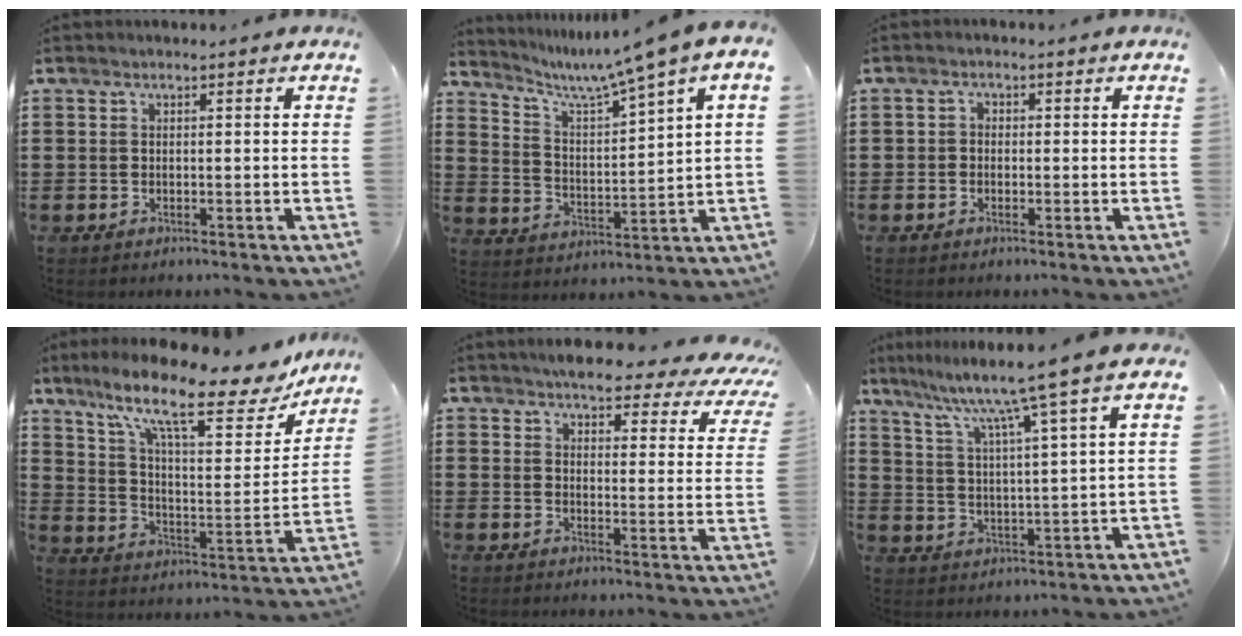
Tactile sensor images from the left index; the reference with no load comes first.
{"total": 6.4, "force": [5.1, -1.0, 3.8], "torque": [-0.095, -0.039, 0.075]}
{"total": 1.2, "force": [-0.7, 1.0, 0.3], "torque": [-0.008, 0.003, -0.015]}
{"total": 14.8, "force": [10.5, 3.2, 10.0], "torque": [-0.195, -0.049, 0.169]}
{"total": 5.2, "force": [4.7, 0.8, 2.0], "torque": [-0.053, -0.028, 0.078]}
{"total": 8.3, "force": [6.4, -1.6, 5.1], "torque": [-0.124, -0.041, 0.098]}